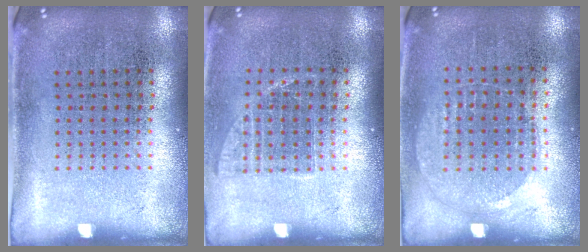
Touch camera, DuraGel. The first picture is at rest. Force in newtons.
{"total": 0.8, "press": 0.8, "slide": 0.3}
{"total": 1.0, "press": 0.9, "slide": 0.4}